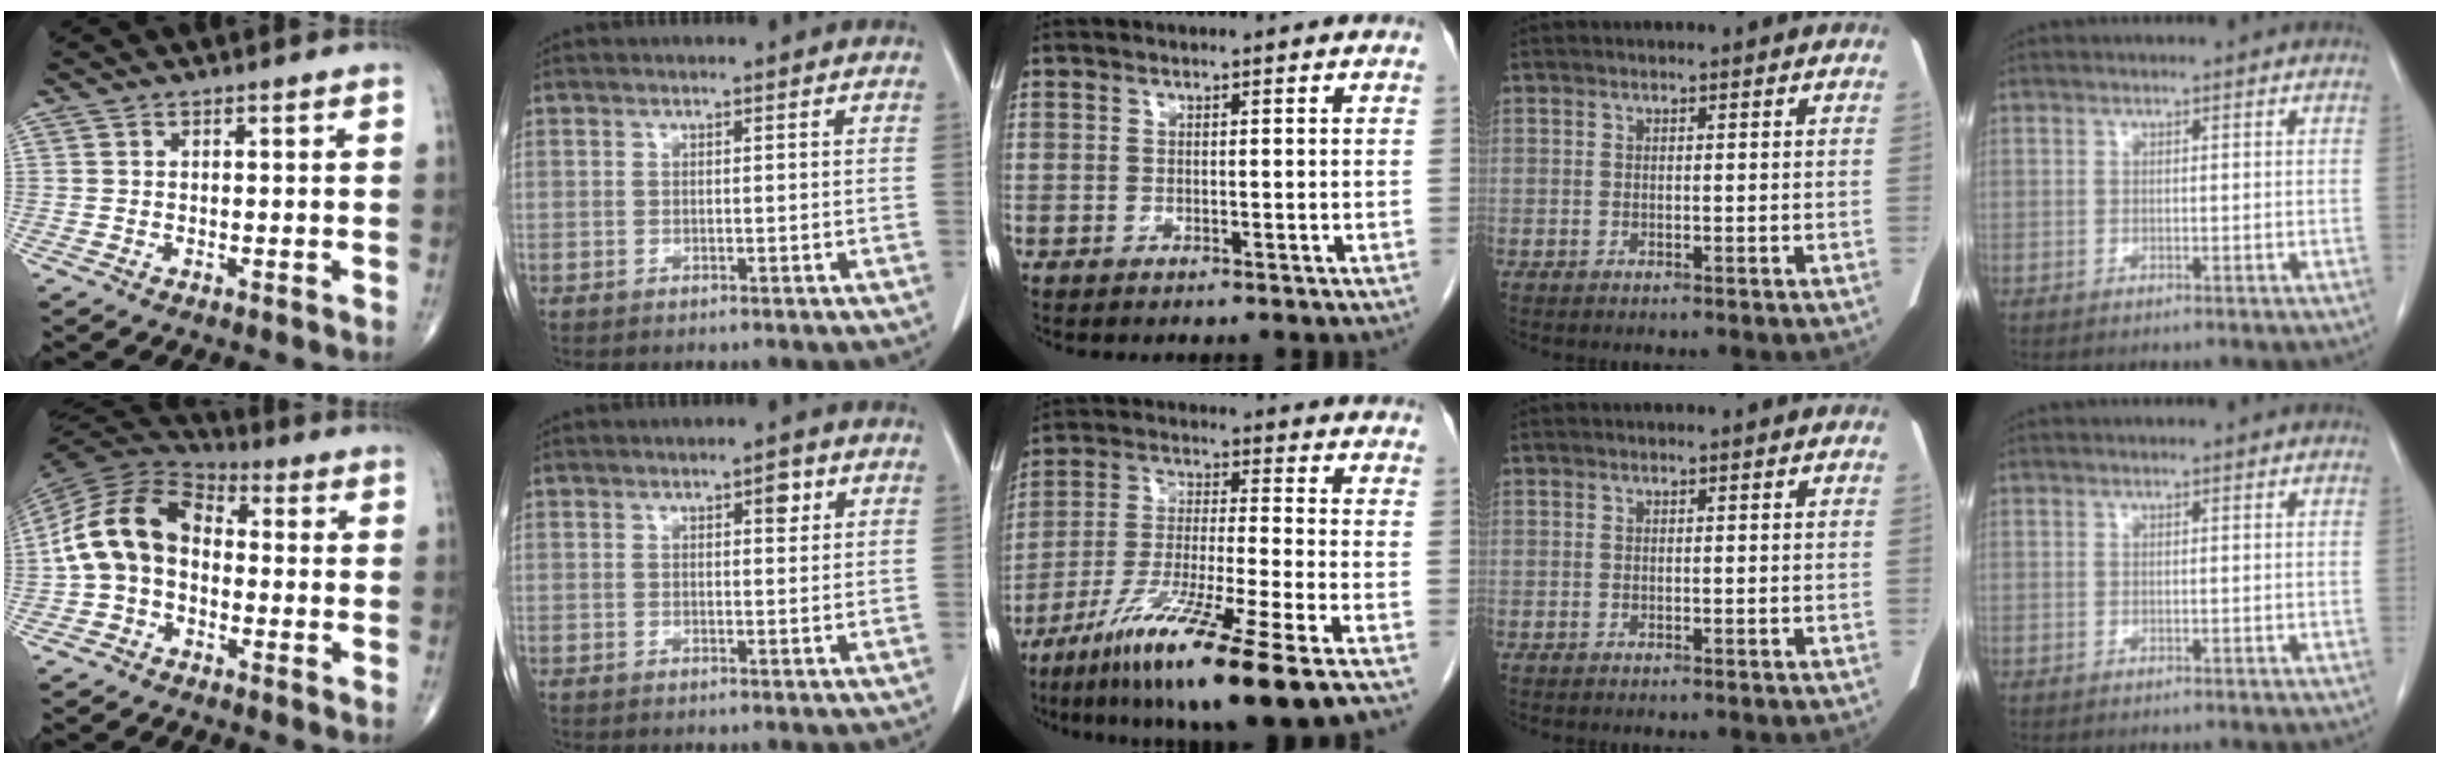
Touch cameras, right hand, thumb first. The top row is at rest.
{"thumb": {"total": 13.8, "force": [-1.2, 9.7, 9.6], "torque": [-0.173, 0.037, -0.037]}, "index": {"total": 2.0, "force": [1.0, 0.7, 1.6], "torque": [-0.021, -0.001, 0.012]}, "middle": {"total": 15.9, "force": [-10.0, -0.9, 12.3], "torque": [-0.231, -0.055, -0.180]}}